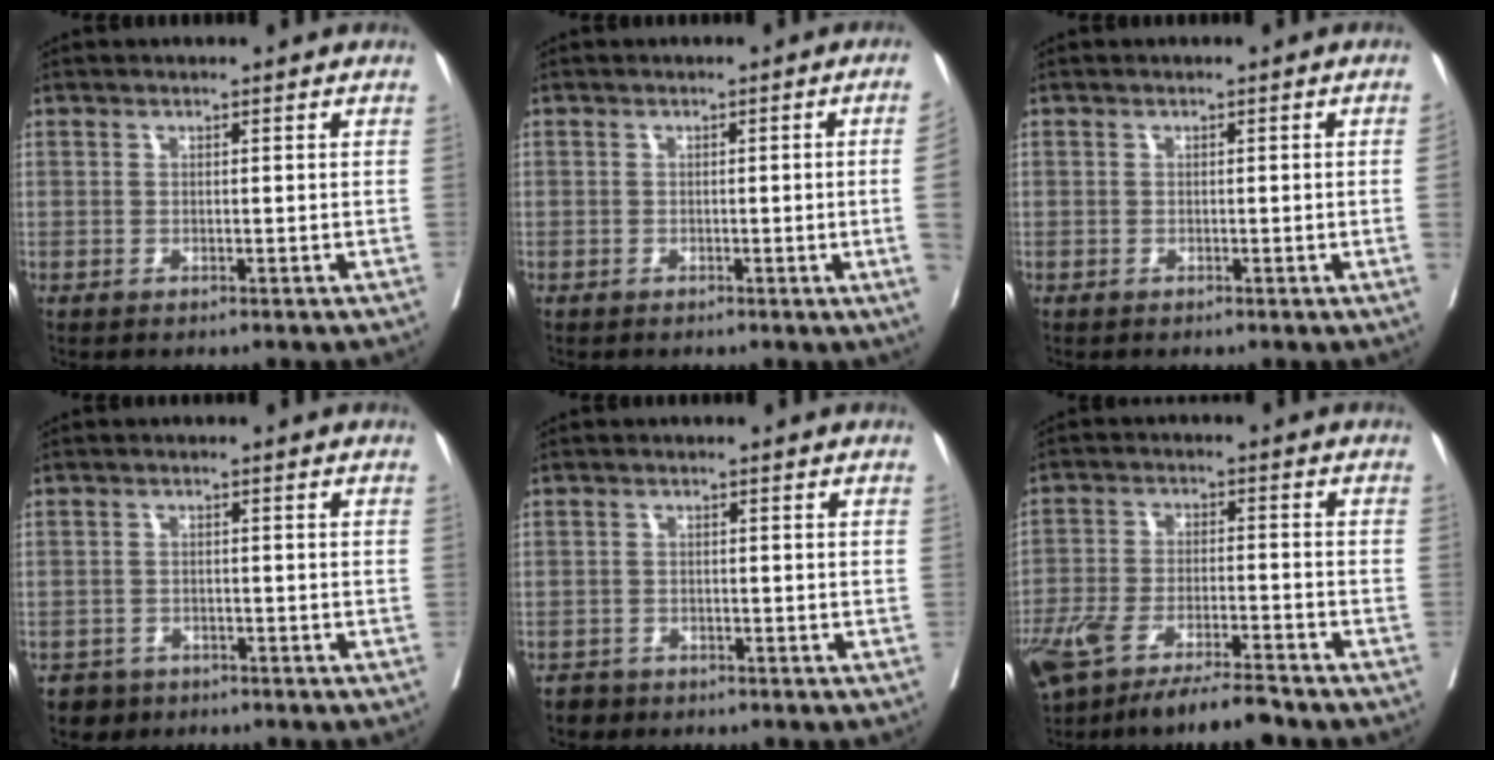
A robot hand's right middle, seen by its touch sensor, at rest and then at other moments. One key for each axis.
{"total": 3.8, "fx": -0.6, "fy": -1.2, "fz": 3.6, "tx": -0.041, "ty": -0.008, "tz": -0.006}
{"total": 1.0, "fx": -0.1, "fy": -0.2, "fz": 1.0, "tx": -0.018, "ty": -0.001, "tz": 0.002}
{"total": 3.2, "fx": -2.2, "fy": 2.3, "fz": 0.0, "tx": -0.003, "ty": 0.007, "tz": -0.036}
{"total": 2.0, "fx": -1.6, "fy": 1.3, "fz": 0.0, "tx": -0.007, "ty": 0.004, "tz": -0.028}
{"total": 12.2, "fx": -9.4, "fy": 1.9, "fz": 7.6, "tx": -0.141, "ty": -0.019, "tz": -0.161}